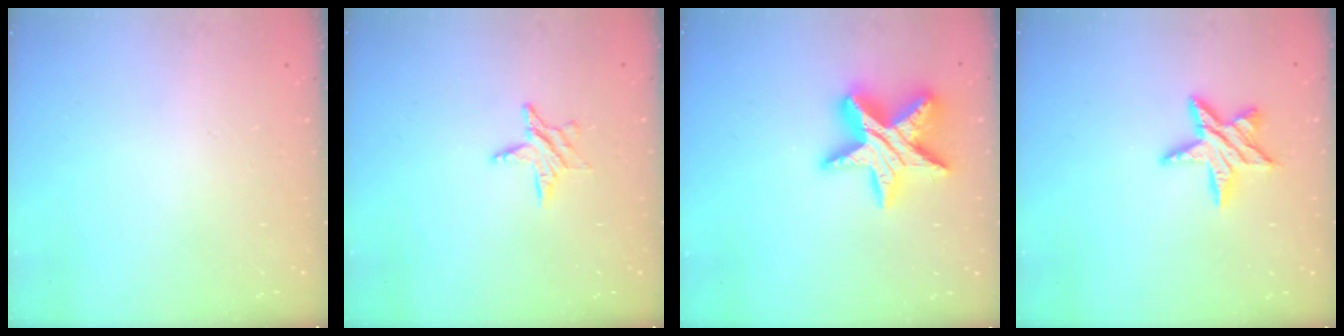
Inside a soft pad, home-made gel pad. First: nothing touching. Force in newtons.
{"total": 6.6, "press": 6.6, "slide": 0.4}
{"total": 17.3, "press": 17.3, "slide": 1.2}
{"total": 10.4, "press": 10.4, "slide": 0.5}